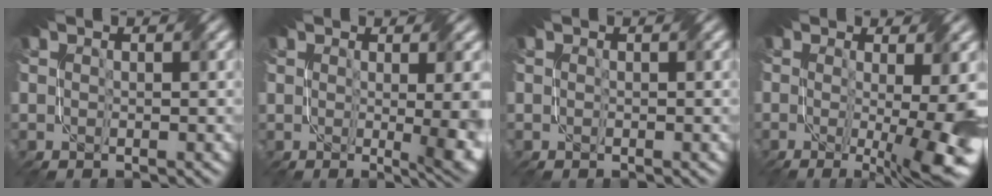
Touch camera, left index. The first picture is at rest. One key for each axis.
{"total": 6.6, "fx": -0.3, "fy": 2.5, "fz": 6.1, "tx": -0.038, "ty": -0.007, "tz": -0.001}
{"total": 0.0}
{"total": 9.4, "fx": -1.1, "fy": 2.7, "fz": 8.9, "tx": -0.105, "ty": -0.007, "tz": -0.016}